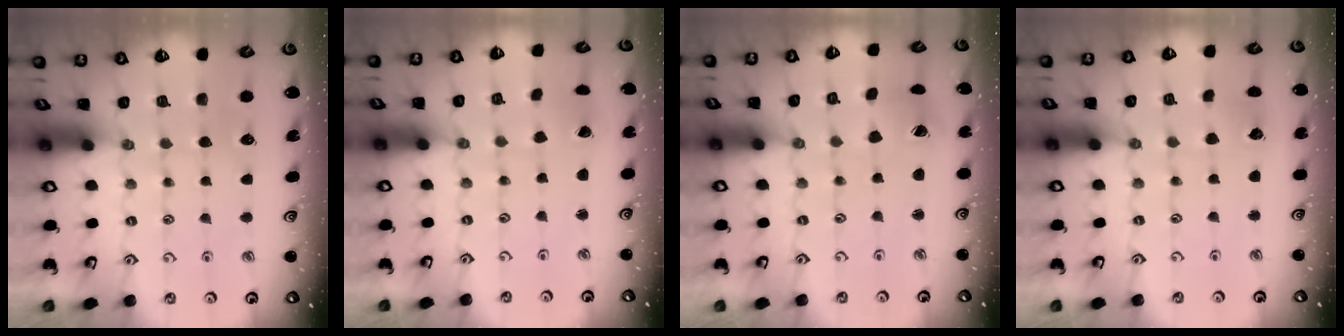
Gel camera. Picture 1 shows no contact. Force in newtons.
{"total": 1.2, "press": 1.2, "slide": 0.0}
{"total": 2.9, "press": 2.9, "slide": 0.4}
{"total": 2.4, "press": 2.3, "slide": 0.3}